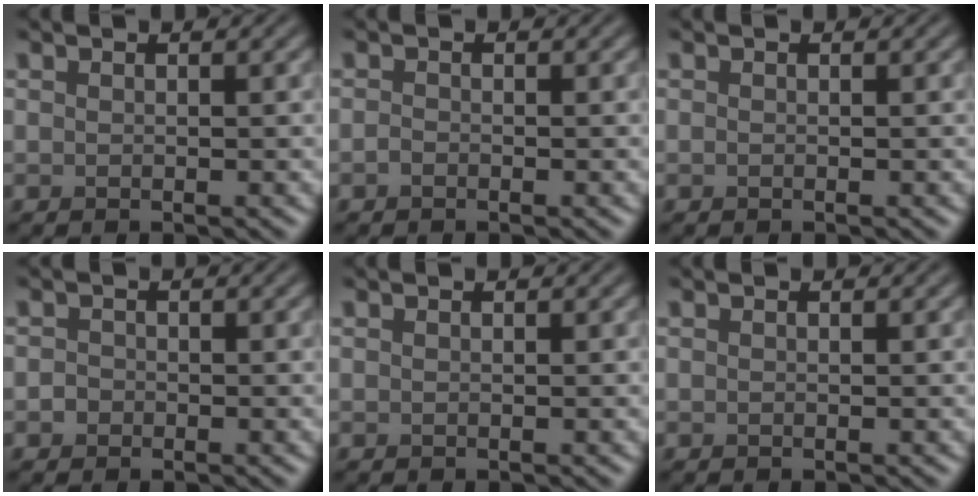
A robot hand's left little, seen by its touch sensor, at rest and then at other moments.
{"total": 0.5, "force": [-0.4, 0.3, 0.3], "torque": [-0.005, -0.002, -0.008]}
{"total": 0.0}
{"total": 0.9, "force": [-0.4, 0.8, 0.2], "torque": [0.000, -0.002, -0.011]}
{"total": 0.0}
{"total": 0.0}